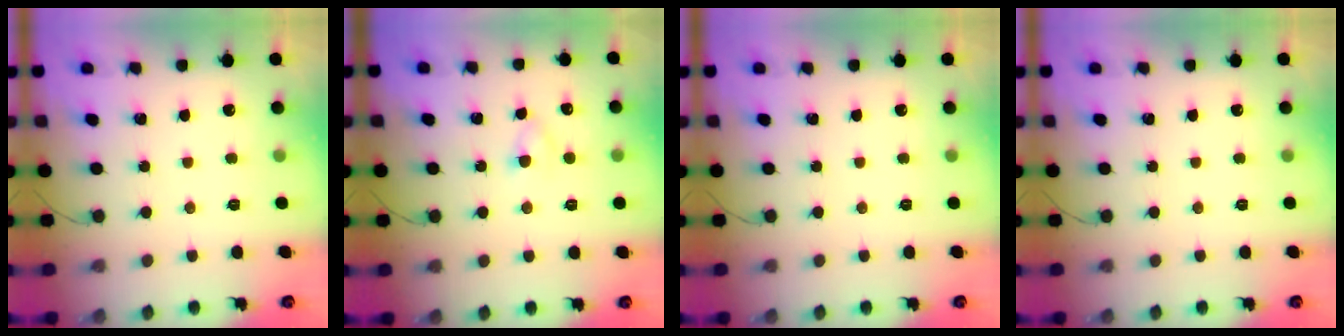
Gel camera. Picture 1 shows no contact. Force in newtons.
{"total": 2.1, "press": 1.9, "slide": 0.9}
{"total": 0.0}
{"total": 0.0}